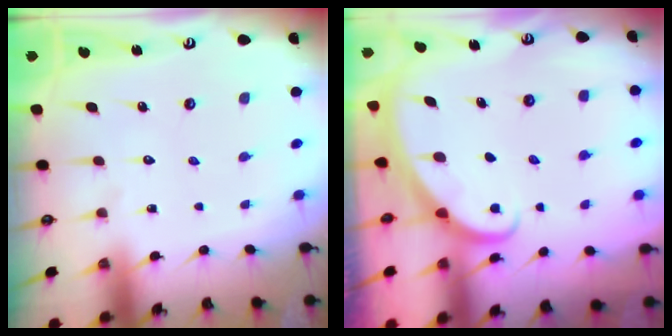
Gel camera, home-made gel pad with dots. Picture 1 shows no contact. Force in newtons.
{"total": 2.2, "press": 2.2, "slide": 0.1}